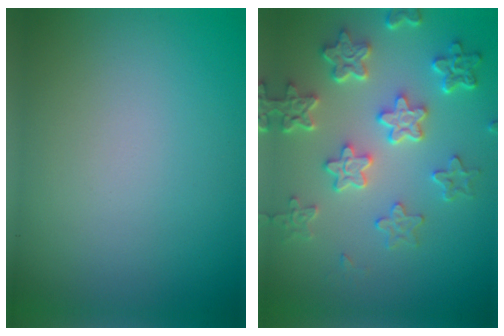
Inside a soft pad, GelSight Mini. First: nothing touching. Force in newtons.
{"total": 6.1, "press": 4.6, "slide": 4.0}